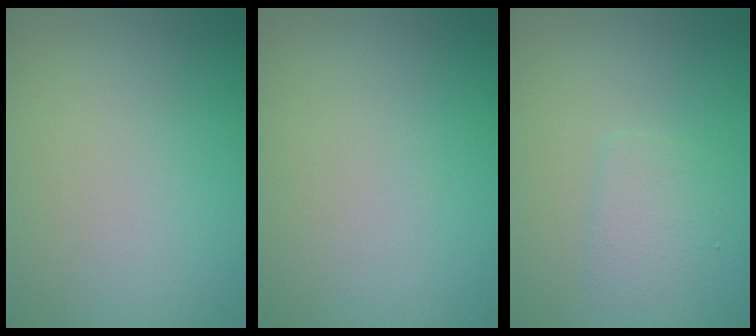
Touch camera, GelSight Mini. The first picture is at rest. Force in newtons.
{"total": 0.0}
{"total": 1.7, "press": 1.7, "slide": 0.1}